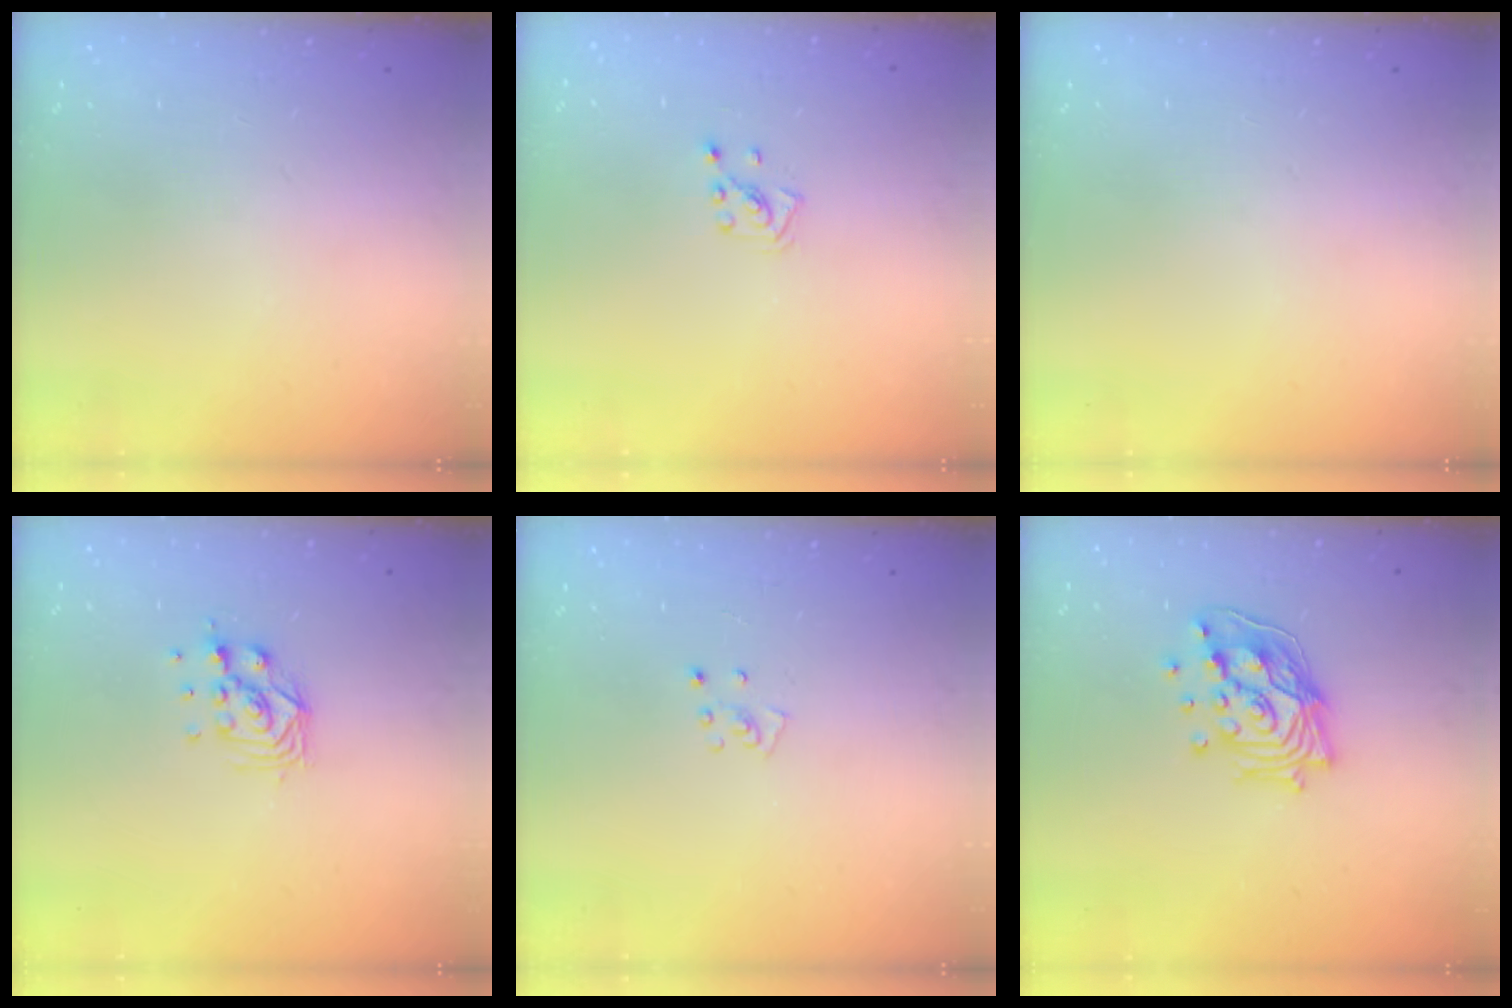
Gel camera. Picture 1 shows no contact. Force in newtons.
{"total": 2.6, "press": 2.6, "slide": 0.5}
{"total": 0.0}
{"total": 7.8, "press": 7.8, "slide": 0.6}
{"total": 3.5, "press": 3.5, "slide": 0.3}
{"total": 15.9, "press": 15.1, "slide": 5.1}